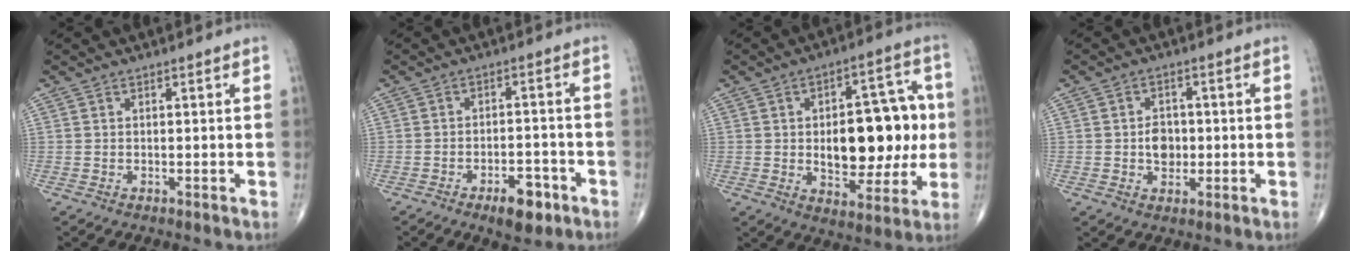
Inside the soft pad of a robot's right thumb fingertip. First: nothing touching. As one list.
[{"total": 6.8, "force": [-3.8, 3.1, 4.7], "torque": [-0.053, 0.023, -0.053]}, {"total": 18.8, "force": [0.1, 10.1, 15.8], "torque": [-0.175, 0.018, 0.011]}, {"total": 4.5, "force": [-0.3, 3.4, 2.9], "torque": [-0.025, 0.004, -0.006]}]